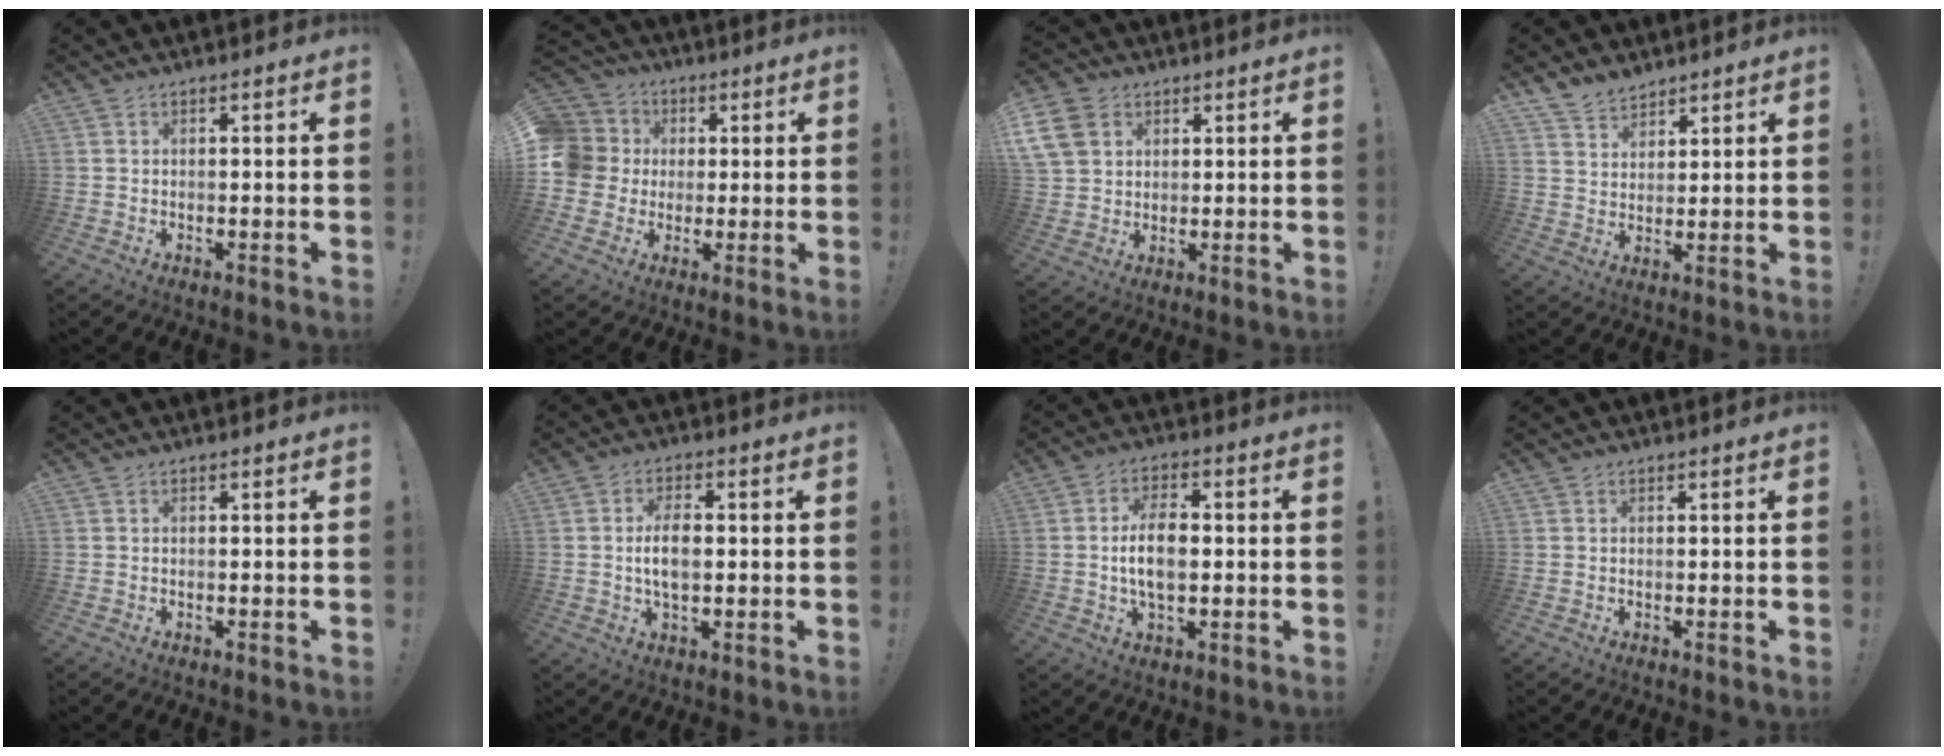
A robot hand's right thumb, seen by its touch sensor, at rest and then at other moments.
{"total": 10.6, "force": [0.5, 9.9, 3.5], "torque": [-0.066, 0.010, 0.016]}
{"total": 9.9, "force": [4.1, 7.8, 4.4], "torque": [-0.087, -0.015, 0.086]}
{"total": 6.6, "force": [5.6, 3.3, 1.1], "torque": [-0.023, -0.037, 0.109]}
{"total": 0.0}
{"total": 7.0, "force": [-0.4, 3.4, 6.1], "torque": [-0.105, 0.001, -0.011]}
{"total": 9.2, "force": [-0.5, 4.9, 7.7], "torque": [-0.138, 0.002, -0.013]}
{"total": 0.0}